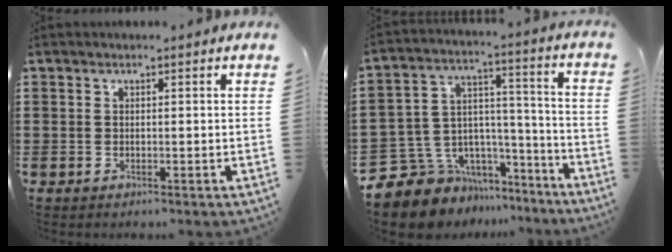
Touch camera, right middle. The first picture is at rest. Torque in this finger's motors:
{"motor_torque": [2.14, 0.00, 0.35, 0.02]}